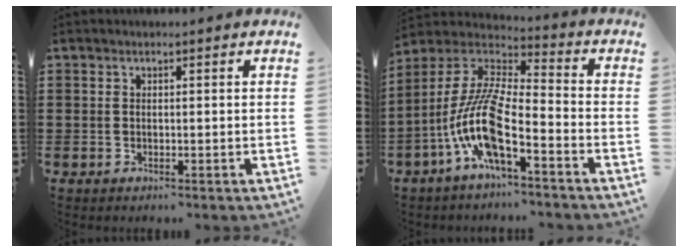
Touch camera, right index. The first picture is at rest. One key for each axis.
{"total": 11.5, "fx": -5.7, "fy": 2.6, "fz": 9.7, "tx": -0.232, "ty": -0.025, "tz": -0.125}